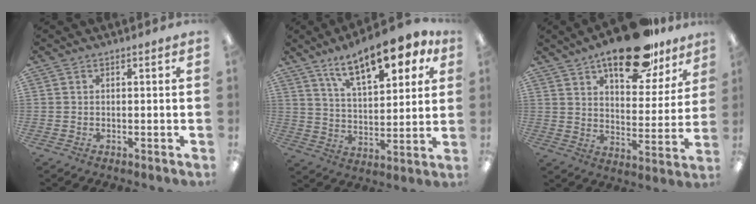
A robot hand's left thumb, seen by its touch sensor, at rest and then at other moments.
{"total": 16.2, "force": [10.7, 6.4, 10.3], "torque": [-0.156, -0.047, 0.180]}
{"total": 20.9, "force": [14.5, 8.8, 12.1], "torque": [-0.167, -0.077, 0.239]}